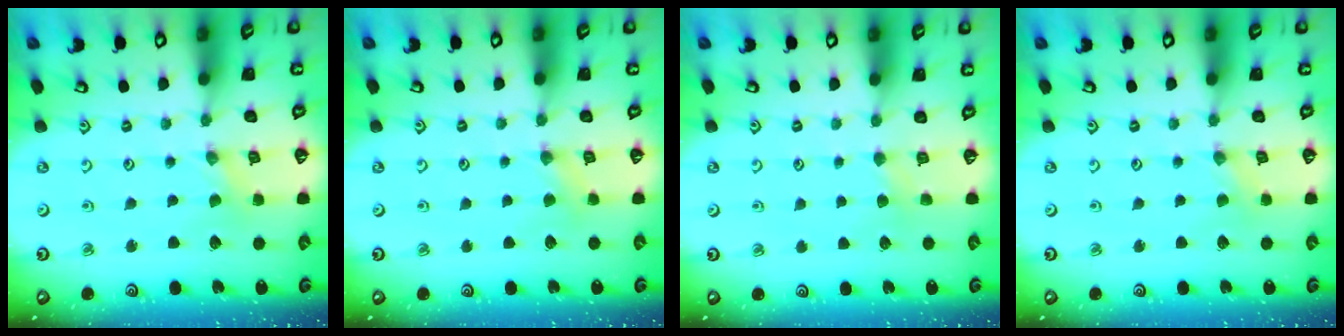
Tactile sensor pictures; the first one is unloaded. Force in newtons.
{"total": 2.8, "press": 2.7, "slide": 0.6}
{"total": 2.4, "press": 2.3, "slide": 0.5}
{"total": 0.0}